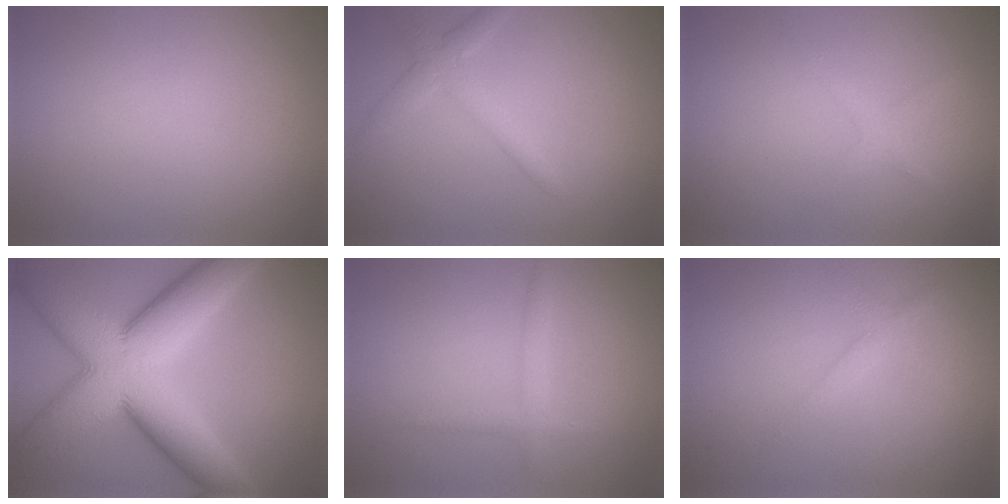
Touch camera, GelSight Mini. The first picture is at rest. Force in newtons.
{"total": 2.5, "press": 2.5, "slide": 0.2}
{"total": 1.6, "press": 1.6, "slide": 0.1}
{"total": 14.5, "press": 14.5, "slide": 0.9}
{"total": 1.4, "press": 1.4, "slide": 0.0}
{"total": 1.3, "press": 1.3, "slide": 0.1}